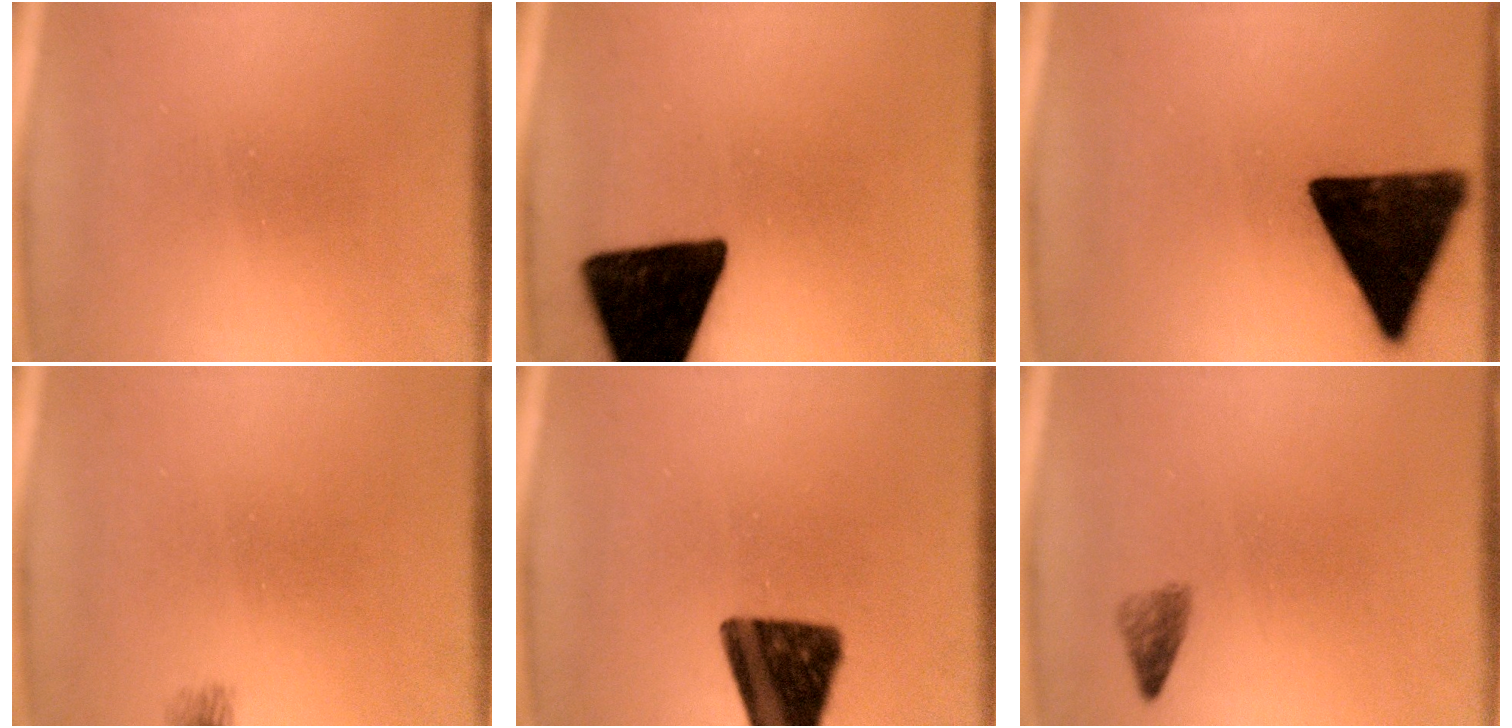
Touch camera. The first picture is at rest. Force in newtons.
{"total": 19.4}
{"total": 16.5}
{"total": 1.6}
{"total": 14.5}
{"total": 1.7}